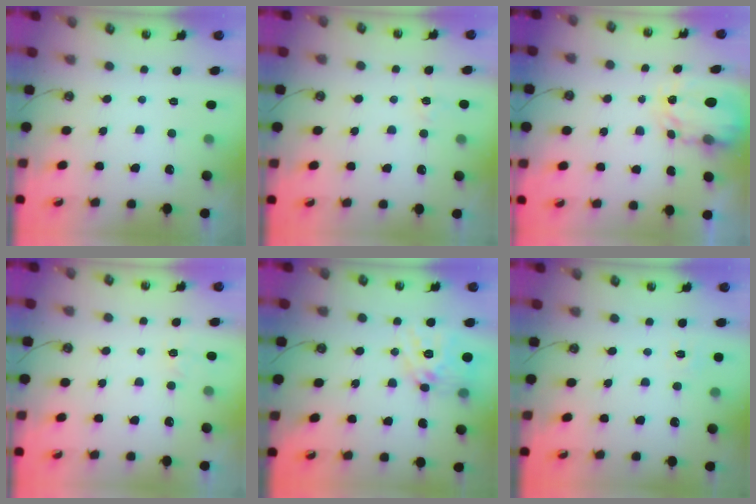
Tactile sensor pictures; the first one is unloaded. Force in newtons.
{"total": 4.9, "press": 4.8, "slide": 0.7}
{"total": 3.9, "press": 3.9, "slide": 0.1}
{"total": 4.8, "press": 4.7, "slide": 0.7}
{"total": 15.4, "press": 15.3, "slide": 1.4}
{"total": 4.7, "press": 4.7, "slide": 0.6}